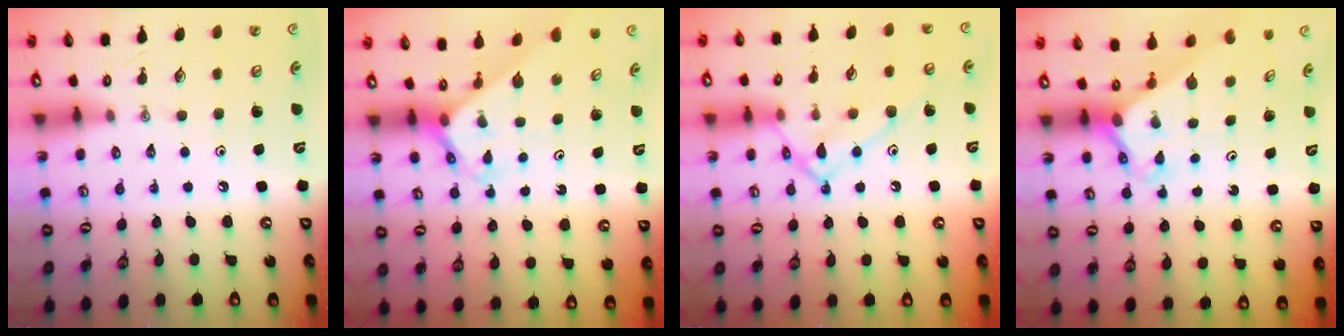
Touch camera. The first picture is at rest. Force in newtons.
{"total": 2.6, "press": 2.6, "slide": 0.2}
{"total": 12.3, "press": 12.3, "slide": 1.0}
{"total": 2.5, "press": 2.5, "slide": 0.2}